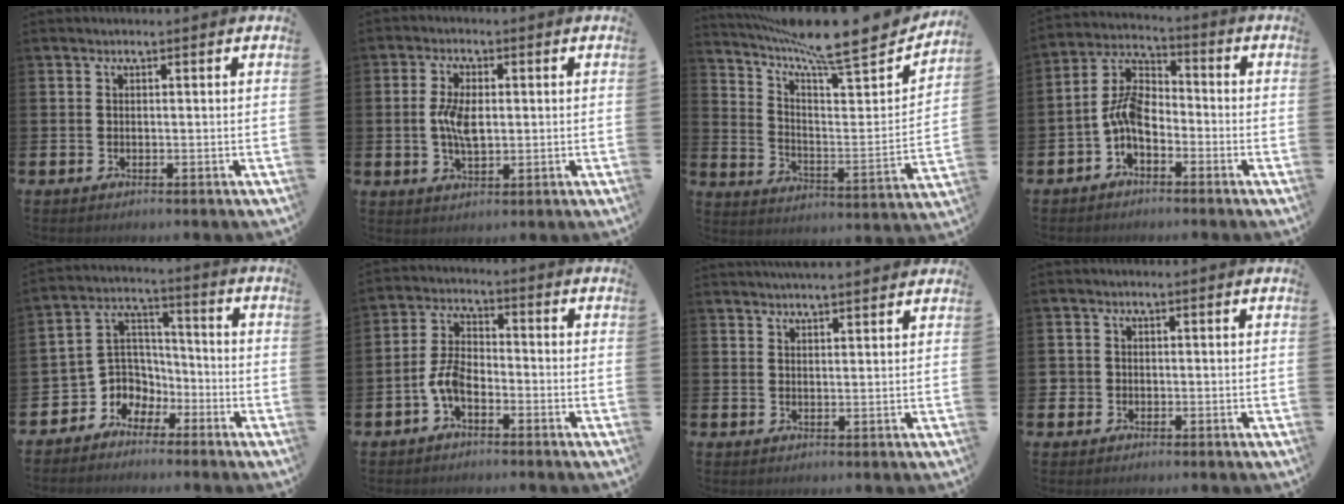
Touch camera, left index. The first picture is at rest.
{"total": 5.1, "force": [0.4, 2.5, 4.4], "torque": [-0.070, -0.005, -0.001]}
{"total": 10.8, "force": [9.5, 1.6, 4.9], "torque": [-0.110, -0.081, 0.149]}
{"total": 6.3, "force": [-1.7, 3.9, 4.6], "torque": [-0.101, -0.001, -0.041]}
{"total": 5.3, "force": [-2.2, 4.8, -0.1], "torque": [-0.034, -0.016, -0.051]}
{"total": 4.9, "force": [-2.3, 2.5, 3.5], "torque": [-0.075, 0.008, -0.048]}
{"total": 3.2, "force": [3.2, -0.2, 0.2], "torque": [-0.010, -0.012, 0.059]}
{"total": 1.5, "force": [-0.2, 1.5, 0.2], "torque": [0.007, -0.001, -0.011]}